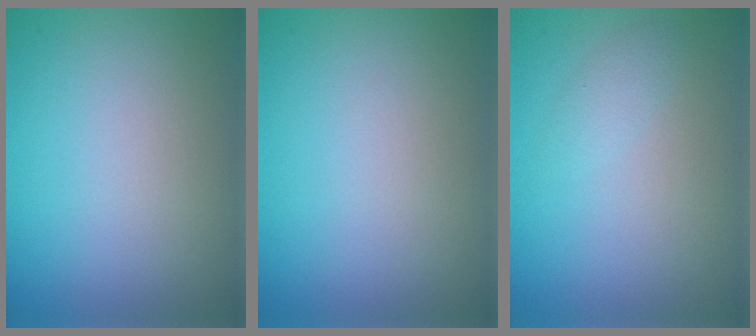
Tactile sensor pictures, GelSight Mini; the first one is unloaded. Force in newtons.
{"total": 0.0}
{"total": 0.9, "press": 0.9, "slide": 0.0}